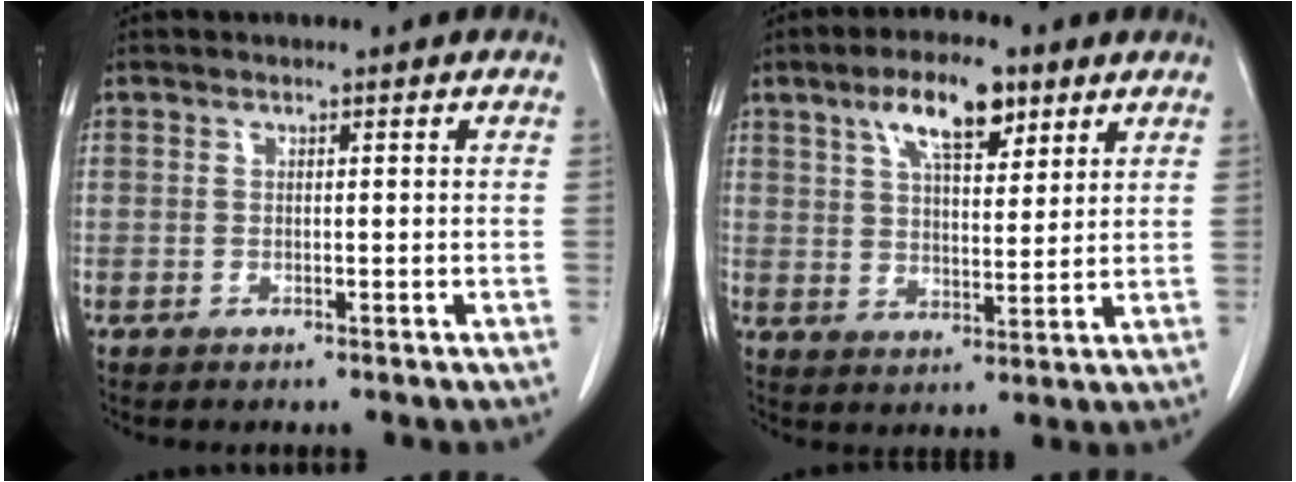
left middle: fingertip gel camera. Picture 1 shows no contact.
{"total": 9.2, "force": [5.4, 3.1, 6.8], "torque": [-0.122, 0.011, 0.094]}